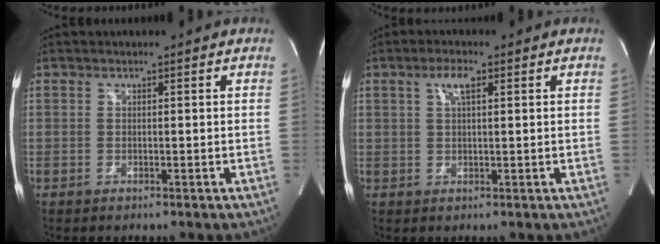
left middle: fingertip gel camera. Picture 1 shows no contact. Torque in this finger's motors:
{"motor_torque": [0.45, -0.31, 0.24, 0.05]}